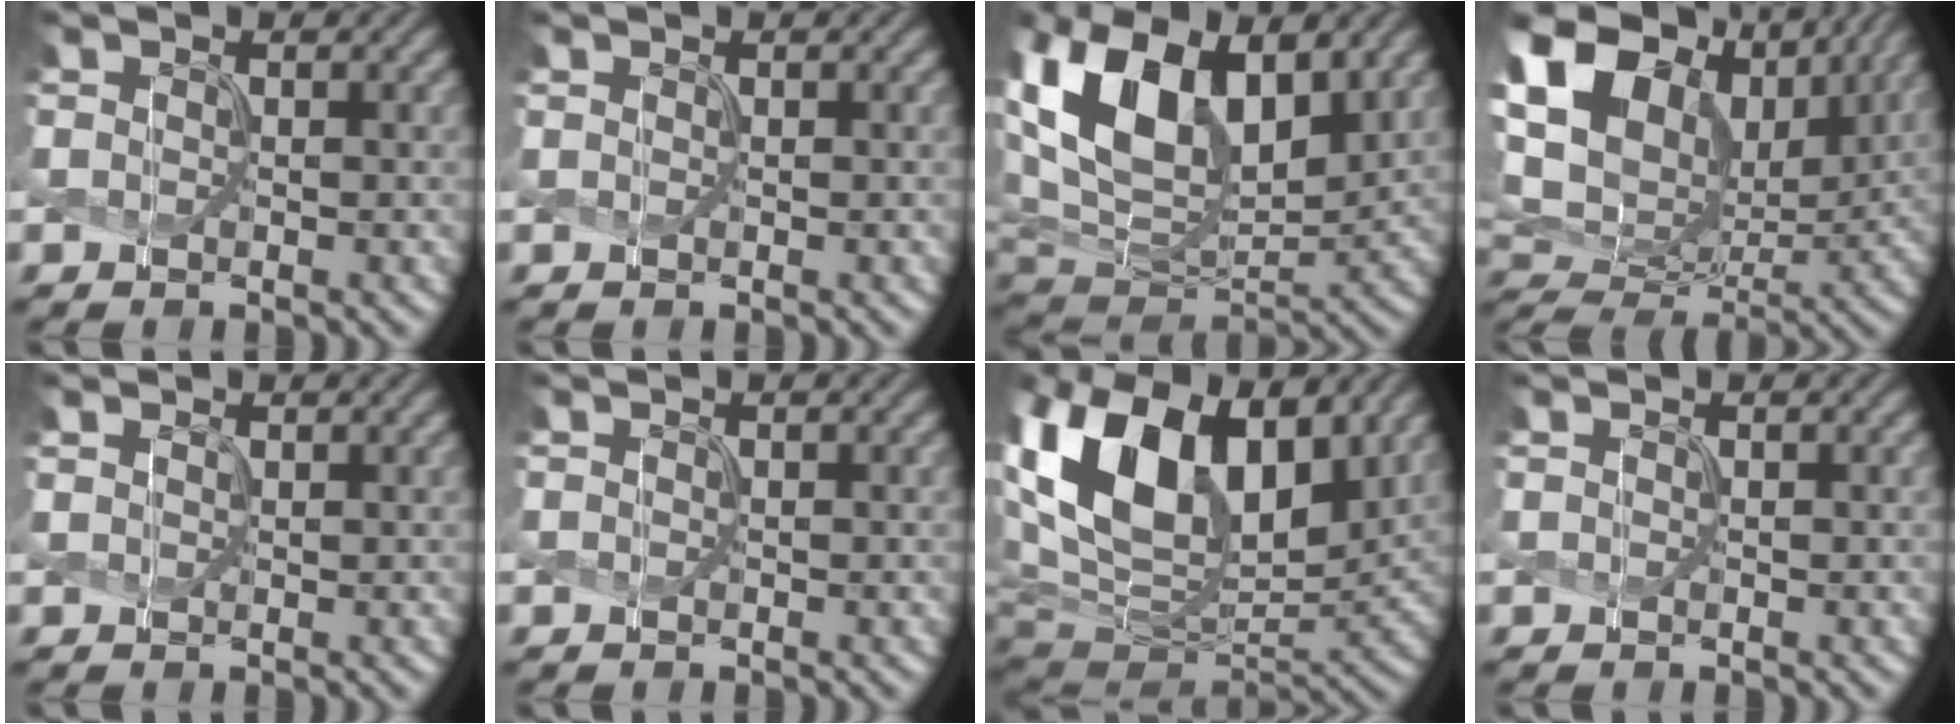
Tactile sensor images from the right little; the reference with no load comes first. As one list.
[{"total": 0.0}, {"total": 14.0, "force": [5.5, 8.2, 10.0], "torque": [-0.217, 0.005, 0.104]}, {"total": 15.8, "force": [6.1, 10.5, 10.1], "torque": [-0.219, 0.025, 0.104]}, {"total": 0.7, "force": [0.7, 0.3, 0.0], "torque": [0.000, 0.001, 0.013]}, {"total": 0.0}, {"total": 17.3, "force": [6.1, 10.3, 12.5], "torque": [-0.261, 0.019, 0.107]}, {"total": 0.0}]